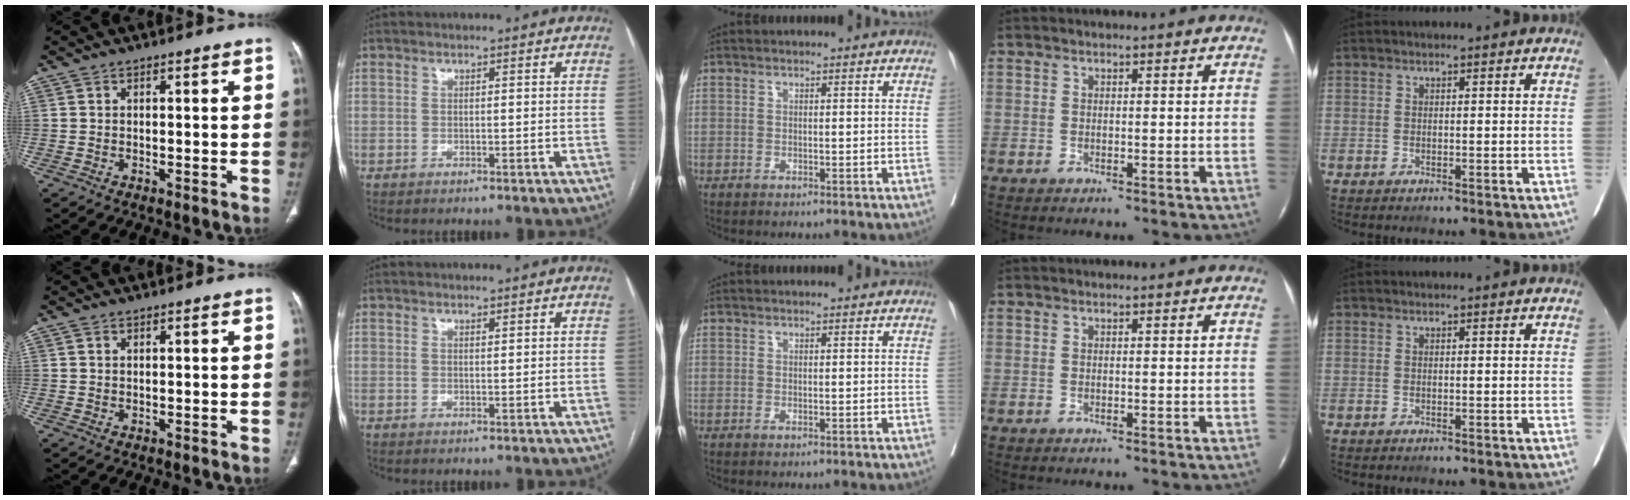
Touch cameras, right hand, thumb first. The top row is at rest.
{"thumb": {"total": 0.7, "force": [0.4, 0.4, 0.3], "torque": [-0.005, -0.002, 0.007]}, "index": {"total": 0.5, "force": [0.4, 0.1, 0.2], "torque": [-0.008, -0.003, 0.007]}}